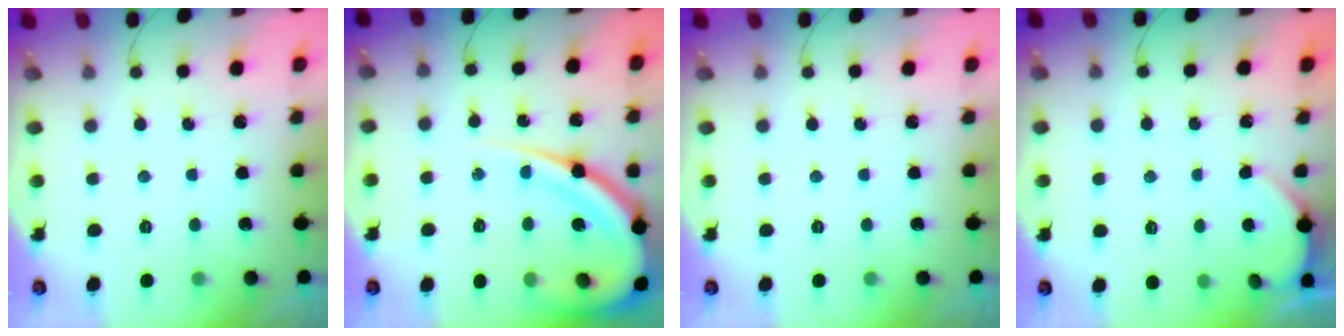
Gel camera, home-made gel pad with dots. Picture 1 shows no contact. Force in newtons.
{"total": 19.7, "press": 19.6, "slide": 1.7}
{"total": 0.0}
{"total": 2.0, "press": 2.0, "slide": 0.2}